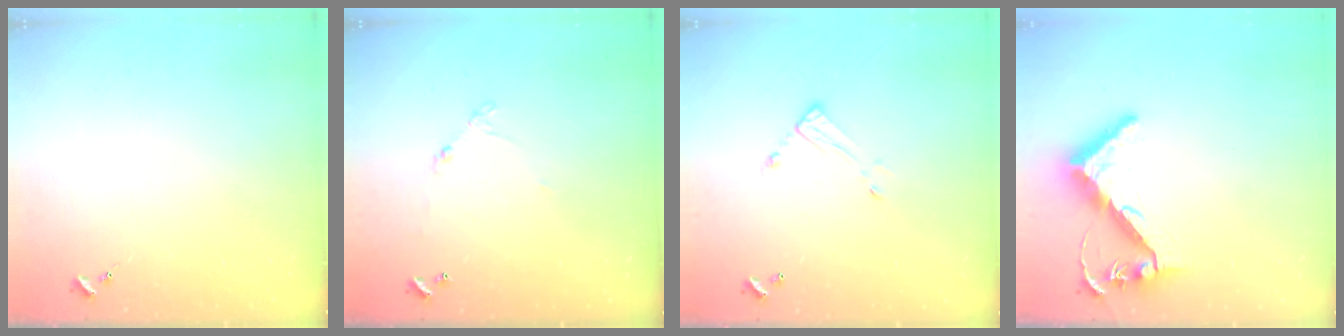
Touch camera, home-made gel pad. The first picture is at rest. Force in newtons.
{"total": 4.6, "press": 4.6, "slide": 0.3}
{"total": 7.2, "press": 7.2, "slide": 0.3}
{"total": 8.7, "press": 8.6, "slide": 0.9}